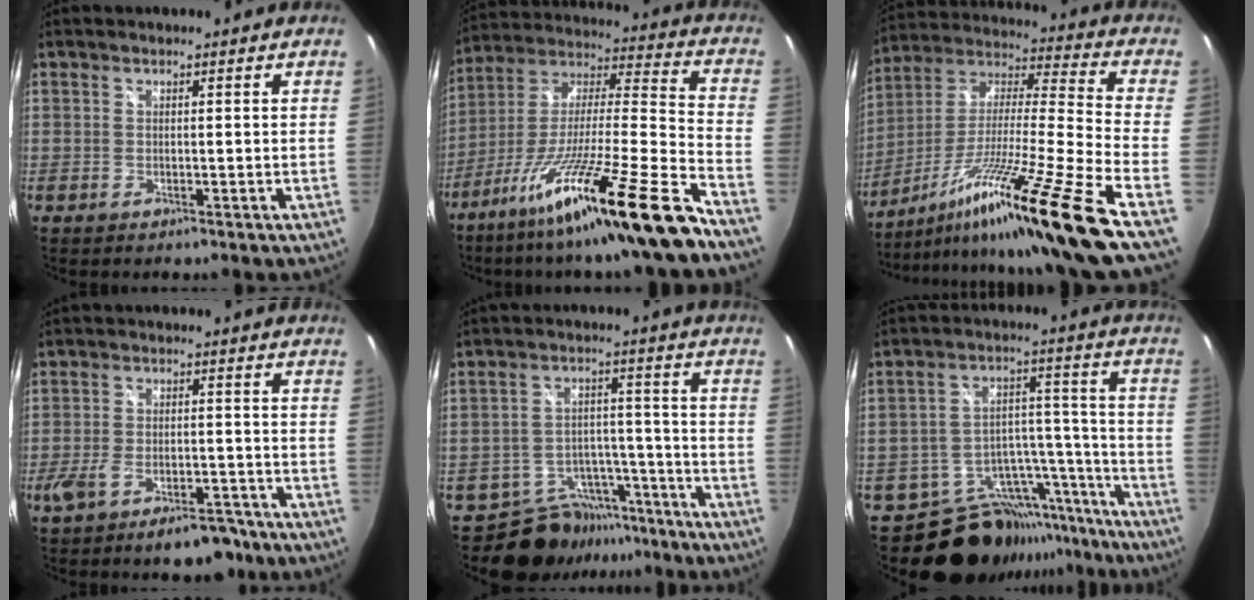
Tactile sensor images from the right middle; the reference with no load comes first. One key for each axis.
{"total": 24.6, "fx": -17.5, "fy": -1.9, "fz": 17.2, "tx": -0.272, "ty": -0.054, "tz": -0.297}
{"total": 24.8, "fx": -15.4, "fy": -1.9, "fz": 19.4, "tx": -0.302, "ty": -0.061, "tz": -0.263}
{"total": 9.7, "fx": -6.8, "fy": 4.2, "fz": 5.6, "tx": -0.118, "ty": -0.004, "tz": -0.104}
{"total": 11.3, "fx": -9.5, "fy": 6.0, "fz": 0.8, "tx": -0.027, "ty": 0.032, "tz": -0.135}
{"total": 19.7, "fx": -16.8, "fy": 9.2, "fz": 4.4, "tx": -0.078, "ty": 0.063, "tz": -0.230}